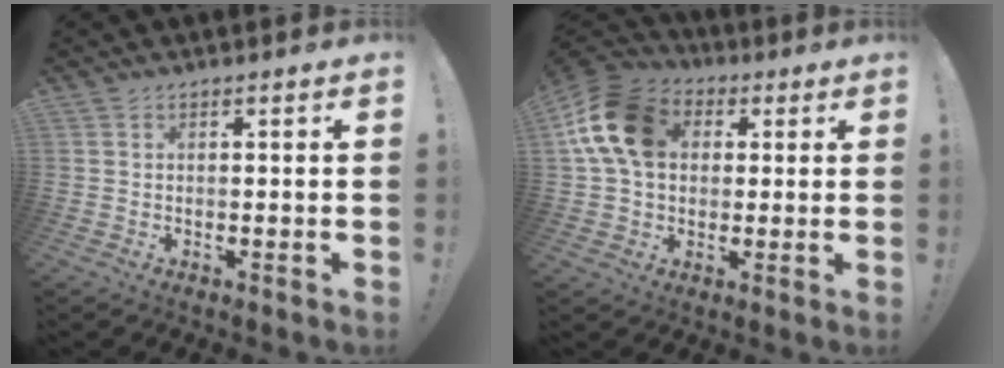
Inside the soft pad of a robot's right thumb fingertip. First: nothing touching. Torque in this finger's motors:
{"motor_torque": [1.00, 1.10, 1.43, 0.08, 0.11]}